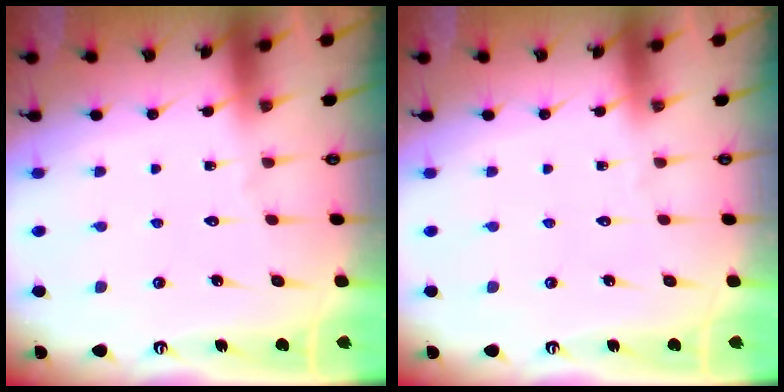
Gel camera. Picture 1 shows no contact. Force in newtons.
{"total": 0.0}